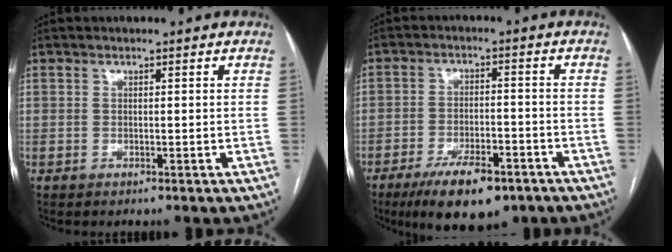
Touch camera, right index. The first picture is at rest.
{"total": 10.8, "force": [-7.2, 3.8, 7.2], "torque": [-0.120, -0.010, -0.114]}